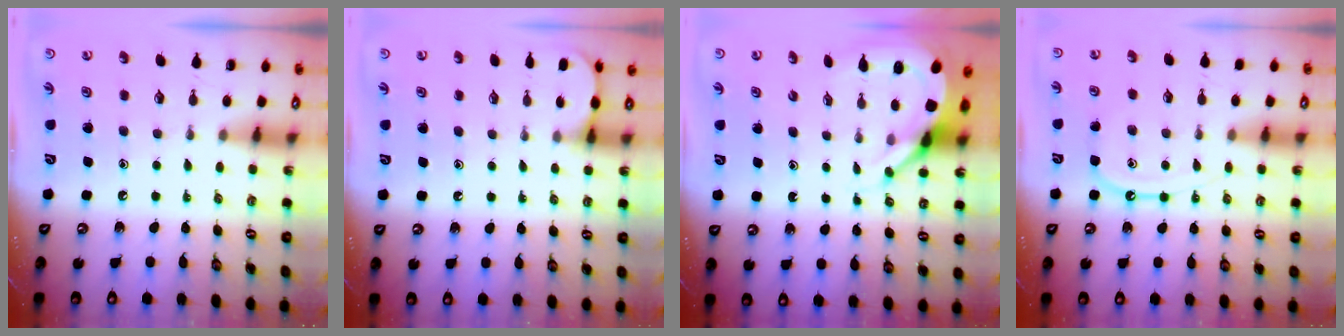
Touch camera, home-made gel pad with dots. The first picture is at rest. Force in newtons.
{"total": 3.8, "press": 3.8, "slide": 0.5}
{"total": 7.5, "press": 7.4, "slide": 1.0}
{"total": 8.5, "press": 8.5, "slide": 0.9}